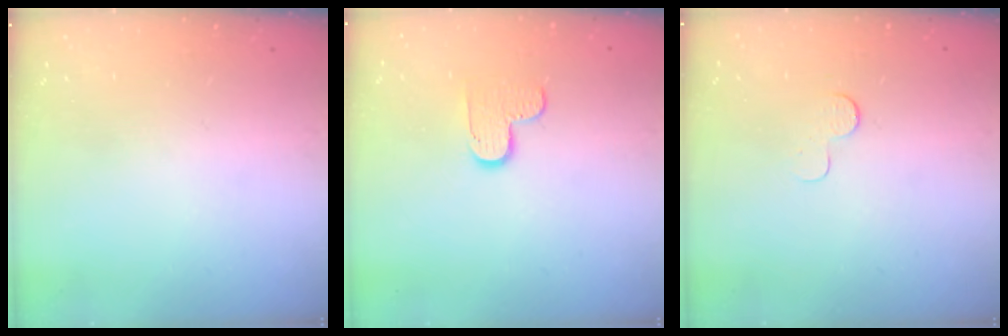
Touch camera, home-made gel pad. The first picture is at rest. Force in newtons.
{"total": 6.6, "press": 6.5, "slide": 0.4}
{"total": 3.7, "press": 3.7, "slide": 0.4}